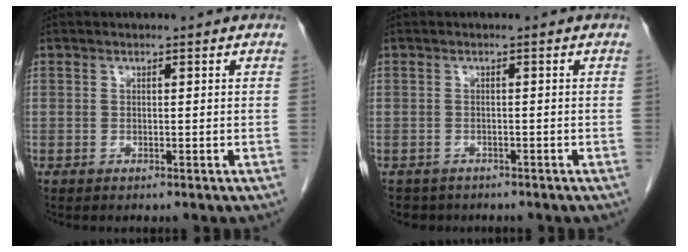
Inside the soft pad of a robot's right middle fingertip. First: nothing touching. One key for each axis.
{"total": 3.0, "fx": -2.5, "fy": 1.6, "fz": 0.1, "tx": -0.008, "ty": 0.000, "tz": -0.037}